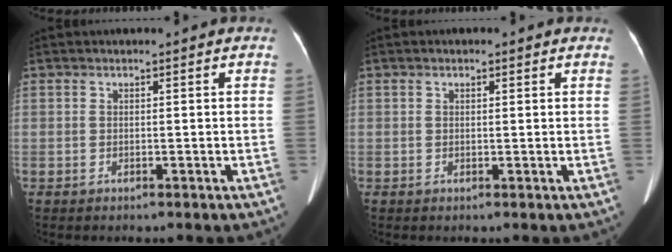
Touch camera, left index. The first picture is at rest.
{"total": 1.0, "force": [0.6, 0.5, 0.6], "torque": [-0.014, 0.005, 0.006]}